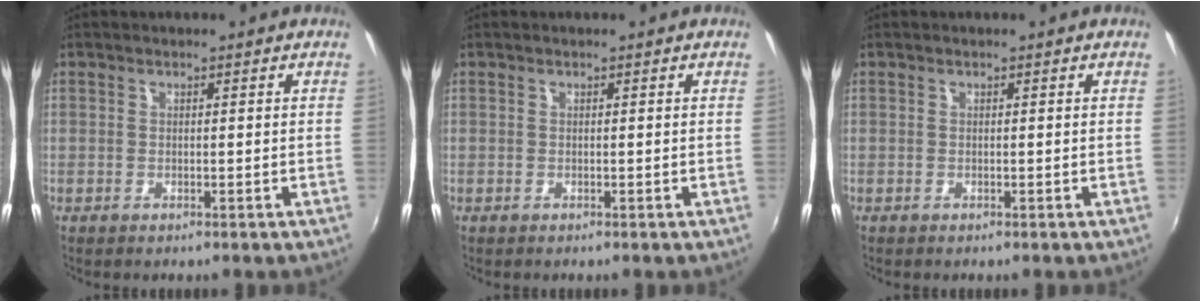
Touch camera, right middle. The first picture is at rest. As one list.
[{"total": 0.0}, {"total": 0.0}]